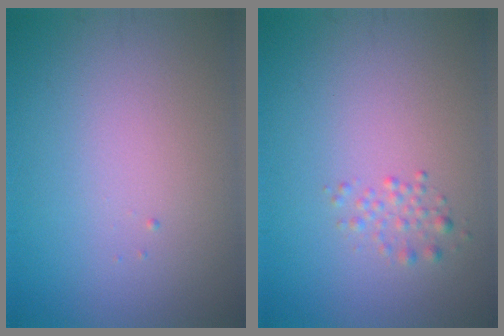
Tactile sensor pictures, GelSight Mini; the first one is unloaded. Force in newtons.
{"total": 1.2, "press": 1.1, "slide": 0.1}